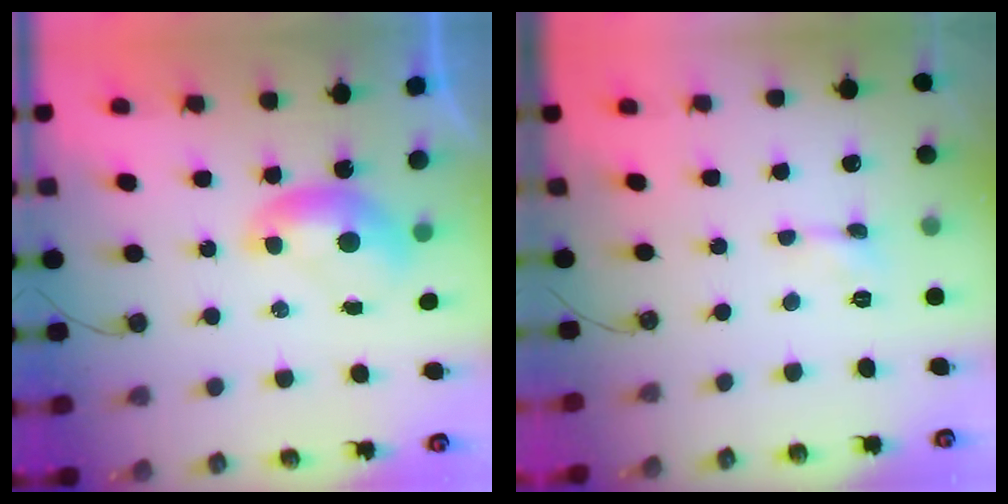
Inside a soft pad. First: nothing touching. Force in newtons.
{"total": 0.0}